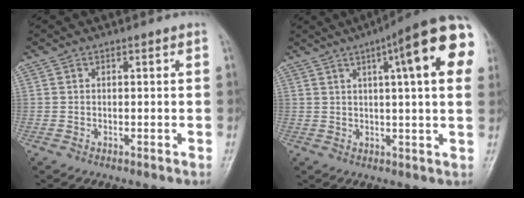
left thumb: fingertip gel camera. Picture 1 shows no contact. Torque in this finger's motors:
{"motor_torque": [0.53, 1.02, 1.84, -0.93, 0.16]}